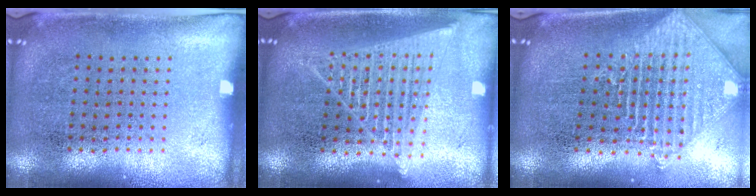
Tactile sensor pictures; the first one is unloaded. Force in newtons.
{"total": 1.9, "press": 1.7, "slide": 0.8}
{"total": 2.0, "press": 1.7, "slide": 1.2}